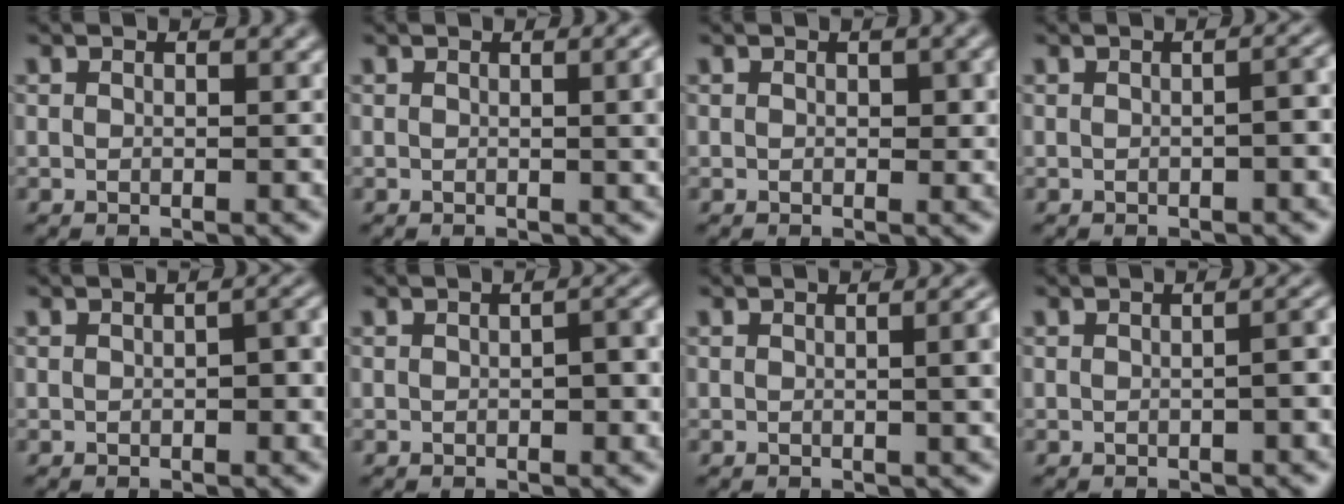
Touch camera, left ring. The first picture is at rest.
{"total": 3.6, "force": [0.3, 1.3, 3.3], "torque": [-0.029, 0.008, 0.002]}
{"total": 1.6, "force": [0.3, 0.9, 1.3], "torque": [-0.016, -0.002, 0.004]}
{"total": 2.5, "force": [-0.2, 0.9, 2.3], "torque": [-0.015, 0.010, 0.001]}
{"total": 2.7, "force": [-0.2, 1.1, 2.5], "torque": [-0.031, 0.004, 0.001]}
{"total": 3.2, "force": [-0.1, 1.2, 2.9], "torque": [-0.037, 0.004, 0.003]}
{"total": 4.3, "force": [0.2, 1.7, 3.9], "torque": [-0.028, 0.010, 0.002]}
{"total": 2.4, "force": [-0.2, 0.9, 2.2], "torque": [-0.015, 0.009, 0.001]}